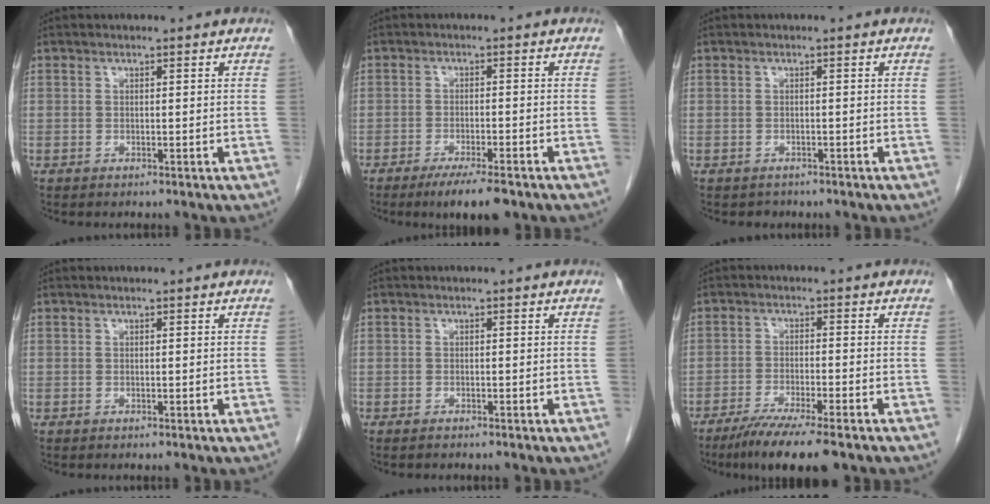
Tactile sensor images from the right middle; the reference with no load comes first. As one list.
[{"total": 6.2, "force": [-4.3, 0.9, 4.3], "torque": [-0.064, -0.012, -0.066]}, {"total": 1.3, "force": [-1.0, 0.8, -0.1], "torque": [-0.007, 0.001, -0.015]}, {"total": 0.0}, {"total": 0.8, "force": [-0.8, 0.2, 0.3], "torque": [-0.008, -0.001, -0.010]}, {"total": 8.9, "force": [-6.7, 0.4, 5.9], "torque": [-0.092, -0.021, -0.108]}]